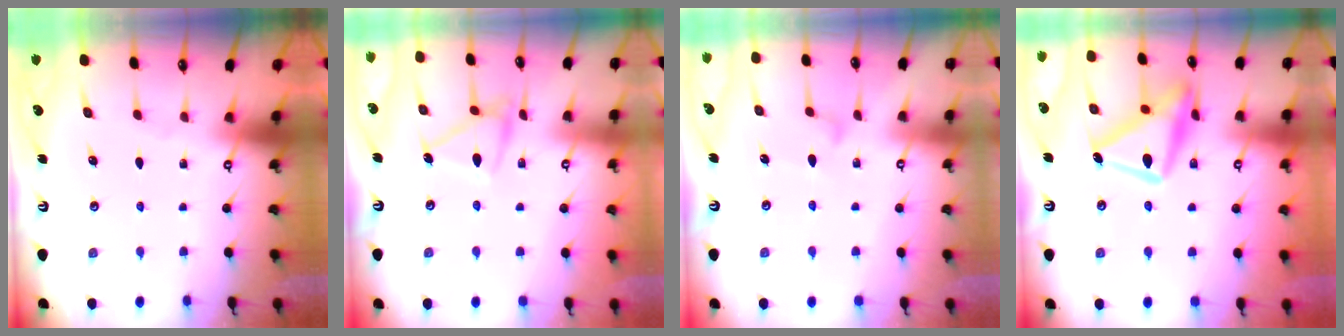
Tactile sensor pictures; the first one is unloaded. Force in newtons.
{"total": 11.8, "press": 11.8, "slide": 0.3}
{"total": 8.3, "press": 8.3, "slide": 0.5}
{"total": 19.3, "press": 19.2, "slide": 1.5}